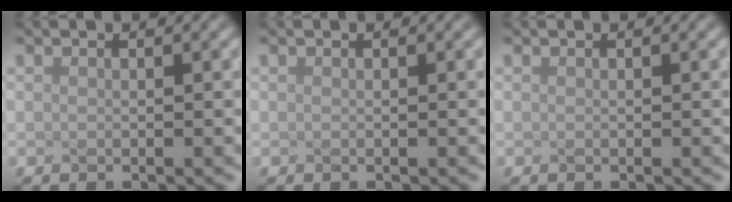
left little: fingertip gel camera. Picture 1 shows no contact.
{"total": 0.0}
{"total": 0.0}